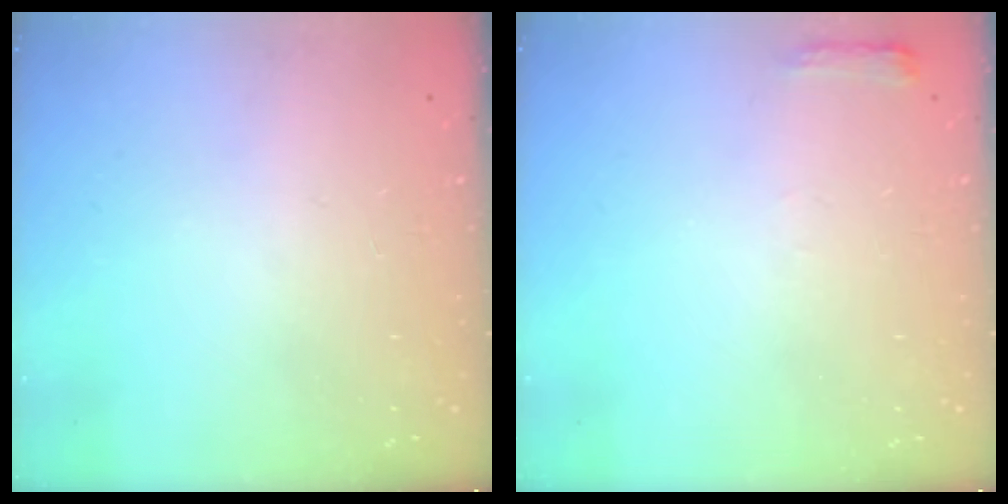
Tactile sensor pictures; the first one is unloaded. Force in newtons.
{"total": 3.8, "press": 3.7, "slide": 0.5}